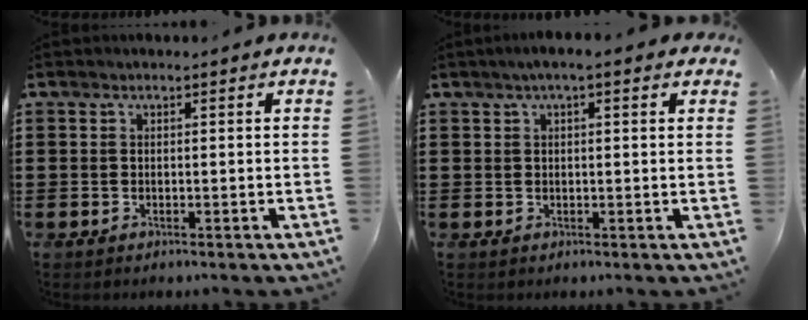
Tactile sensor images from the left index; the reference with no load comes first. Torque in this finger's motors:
{"motor_torque": [2.14, 0.00, 0.42, 0.12]}